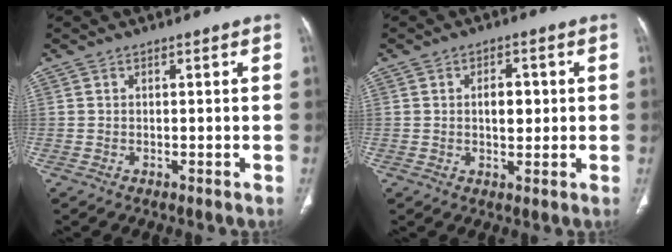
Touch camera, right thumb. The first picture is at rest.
{"total": 4.7, "force": [0.5, 2.8, 3.7], "torque": [-0.045, 0.004, 0.009]}